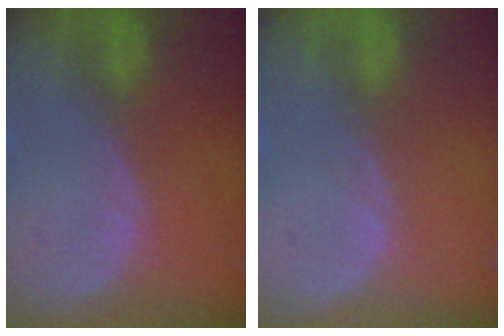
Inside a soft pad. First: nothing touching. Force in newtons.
{"total": 0.5, "press": 0.1, "slide": 0.5}